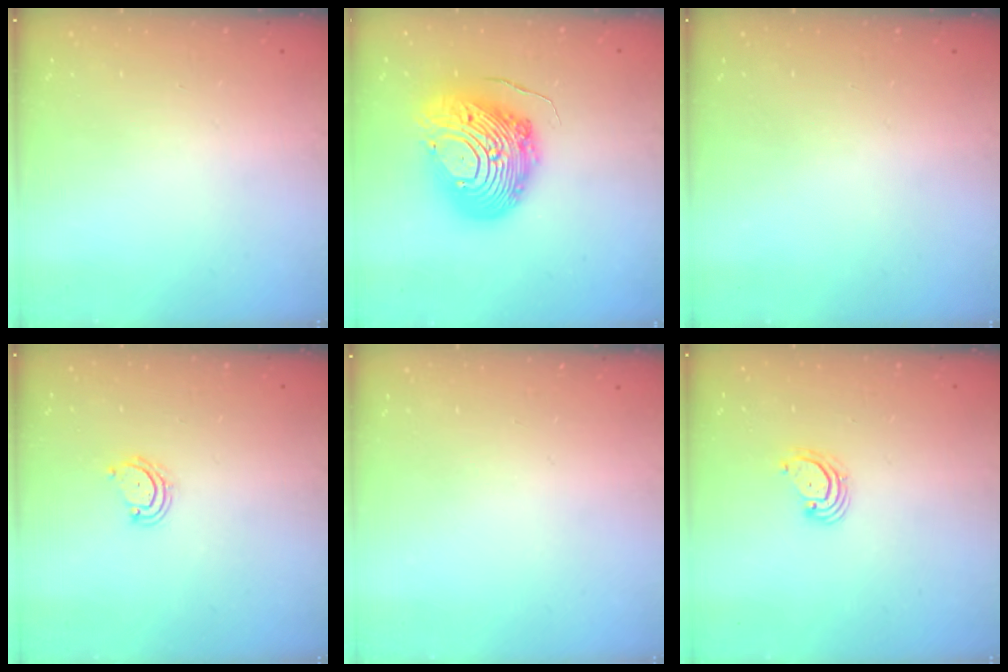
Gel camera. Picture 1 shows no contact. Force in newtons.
{"total": 16.1, "press": 16.0, "slide": 1.8}
{"total": 0.0}
{"total": 4.4, "press": 4.3, "slide": 0.3}
{"total": 0.0}
{"total": 2.8, "press": 2.8, "slide": 0.2}